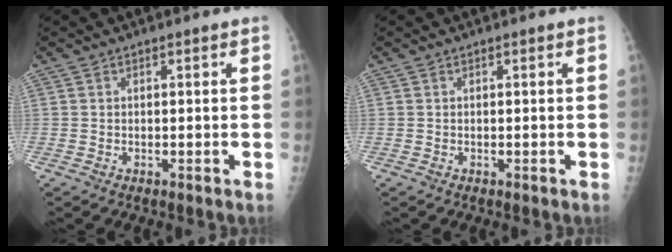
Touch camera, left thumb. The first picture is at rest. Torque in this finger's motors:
{"motor_torque": [-0.15, -0.14, -0.20, -0.02, -0.06]}